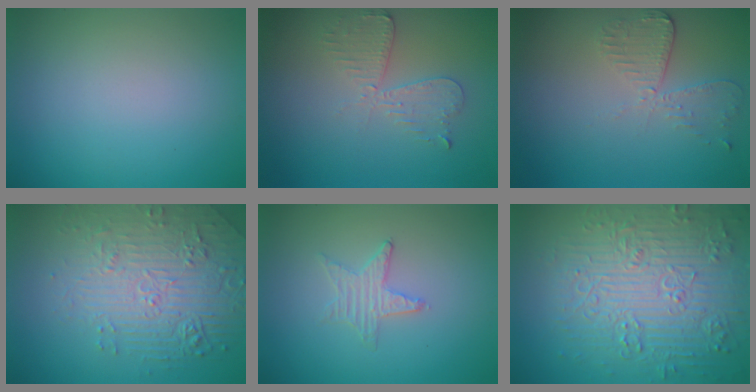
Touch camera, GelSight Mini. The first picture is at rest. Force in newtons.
{"total": 2.7, "press": 2.4, "slide": 1.1}
{"total": 2.9, "press": 2.6, "slide": 1.3}
{"total": 4.8, "press": 4.4, "slide": 1.9}
{"total": 0.9, "press": 0.9, "slide": 0.2}
{"total": 8.9, "press": 6.7, "slide": 5.8}